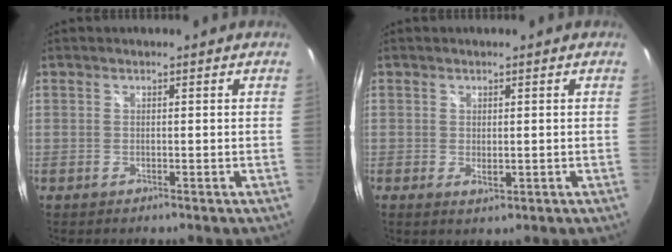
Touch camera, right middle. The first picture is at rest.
{"total": 1.7, "force": [-0.1, 0.9, 1.5], "torque": [-0.023, -0.003, 0.000]}